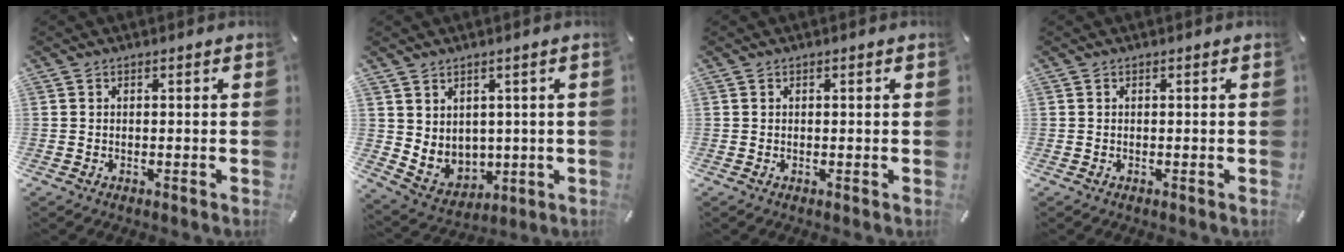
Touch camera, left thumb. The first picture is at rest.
{"total": 6.3, "force": [3.5, 5.2, 0.2], "torque": [-0.022, -0.035, 0.078]}
{"total": 0.5, "force": [0.1, 0.1, 0.5], "torque": [-0.010, -0.001, 0.002]}
{"total": 0.0}